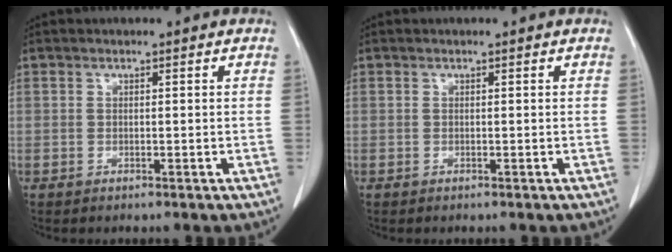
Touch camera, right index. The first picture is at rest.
{"total": 0.0}